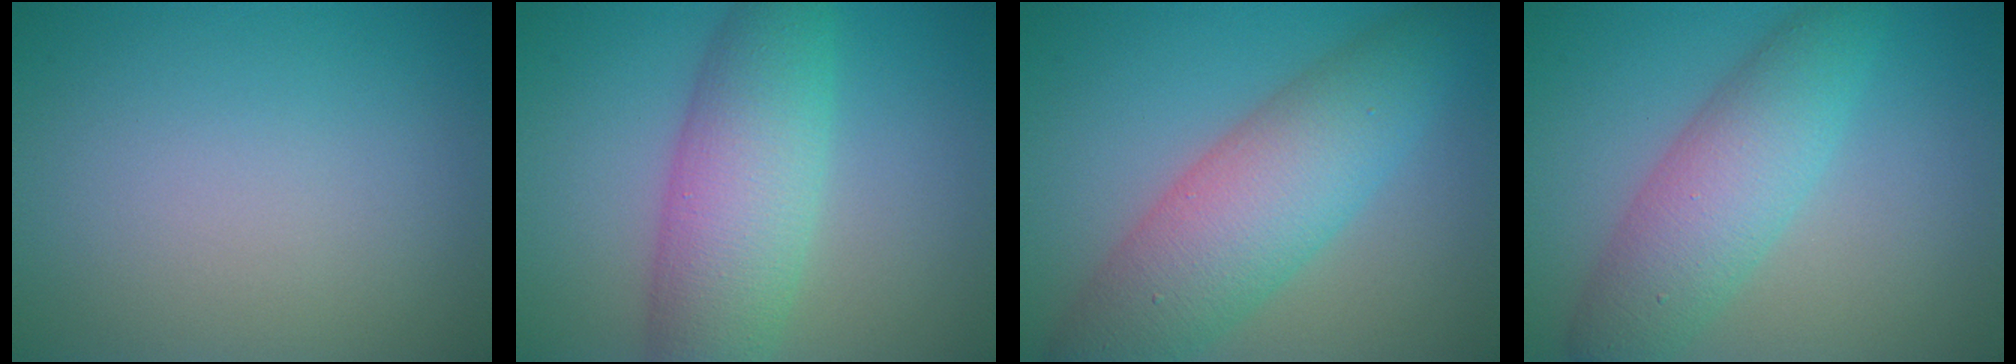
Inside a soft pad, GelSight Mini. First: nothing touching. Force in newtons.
{"total": 7.3, "press": 7.3, "slide": 0.2}
{"total": 8.0, "press": 8.0, "slide": 0.0}
{"total": 5.8, "press": 5.8, "slide": 0.2}